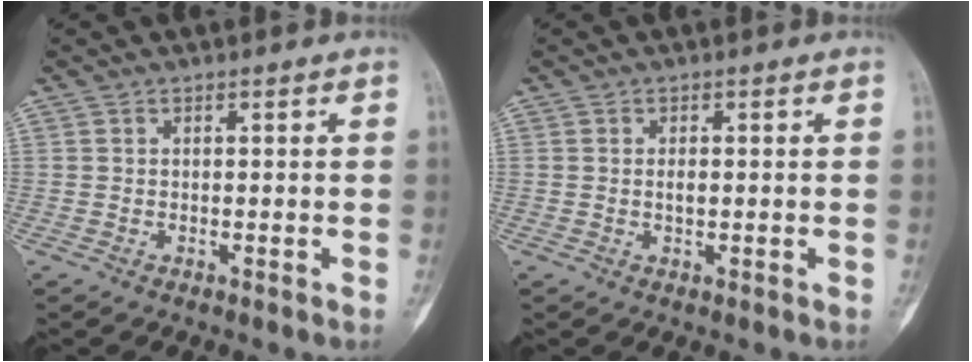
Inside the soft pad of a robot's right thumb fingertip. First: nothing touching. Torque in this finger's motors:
{"motor_torque": [0.58, 0.46, 0.27, -0.35, 0.05]}